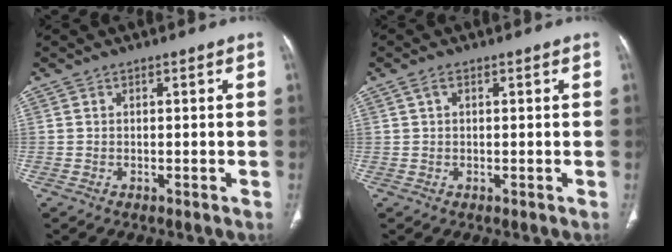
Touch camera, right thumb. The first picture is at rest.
{"total": 1.4, "force": [0.6, 0.7, 1.1], "torque": [-0.026, 0.011, 0.014]}